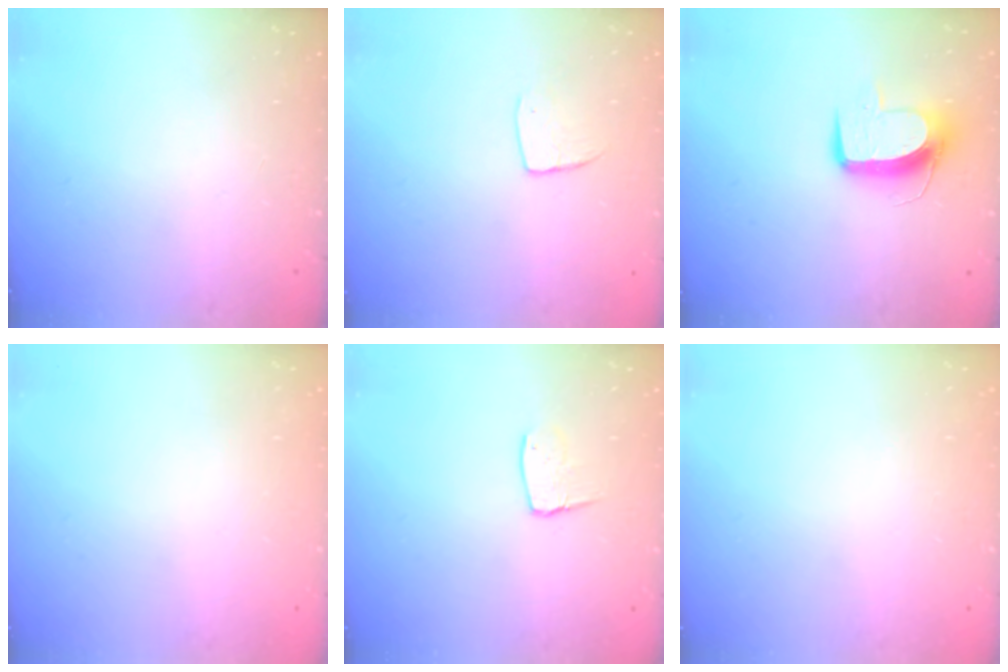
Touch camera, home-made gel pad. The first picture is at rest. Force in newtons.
{"total": 7.0, "press": 6.9, "slide": 0.5}
{"total": 9.7, "press": 9.7, "slide": 0.6}
{"total": 0.0}
{"total": 7.0, "press": 7.0, "slide": 0.5}
{"total": 0.0}